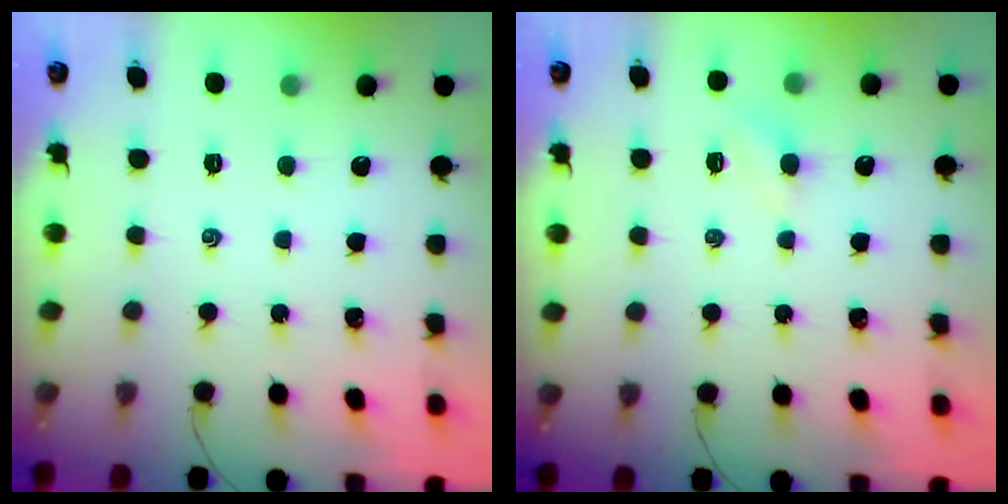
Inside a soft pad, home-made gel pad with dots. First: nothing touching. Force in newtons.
{"total": 3.2, "press": 3.1, "slide": 1.0}